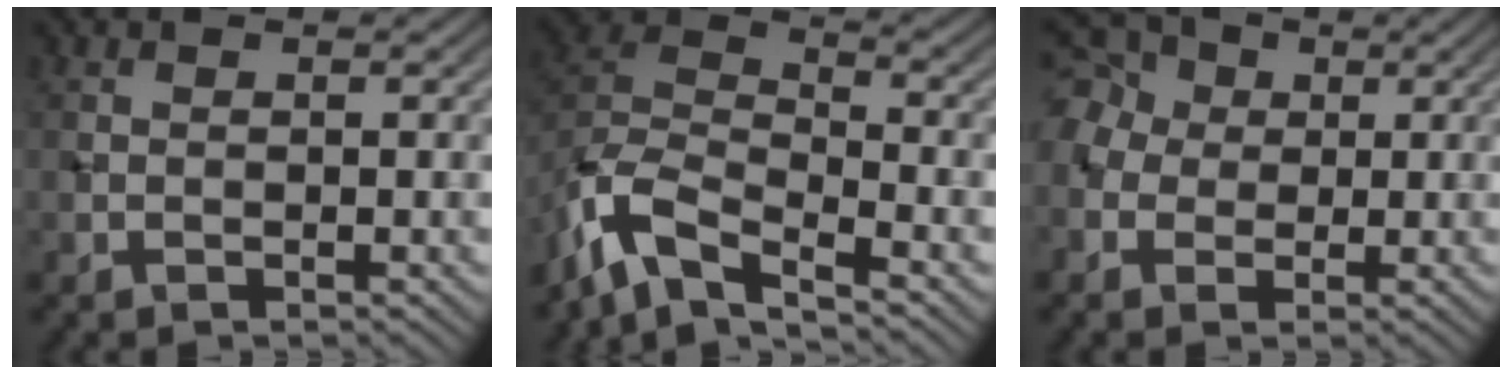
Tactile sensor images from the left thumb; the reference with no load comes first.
{"total": 9.0, "force": [-6.7, 2.8, 5.4], "torque": [-0.117, -0.003, -0.151]}
{"total": 6.9, "force": [1.2, 5.9, 3.4], "torque": [-0.104, 0.024, 0.002]}